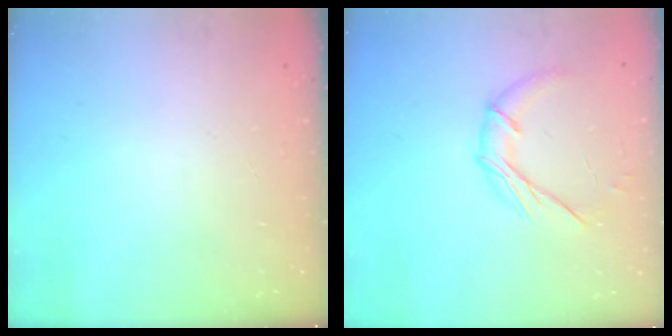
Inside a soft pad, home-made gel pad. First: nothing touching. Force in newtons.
{"total": 9.1, "press": 9.1, "slide": 0.4}